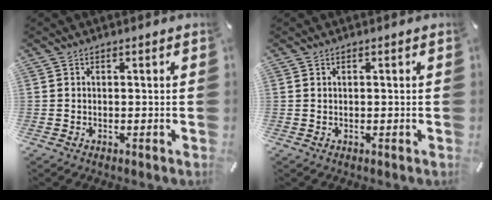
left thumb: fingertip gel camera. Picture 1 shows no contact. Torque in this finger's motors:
{"motor_torque": [0.03, 0.01, -0.01, 0.01, 0.01]}